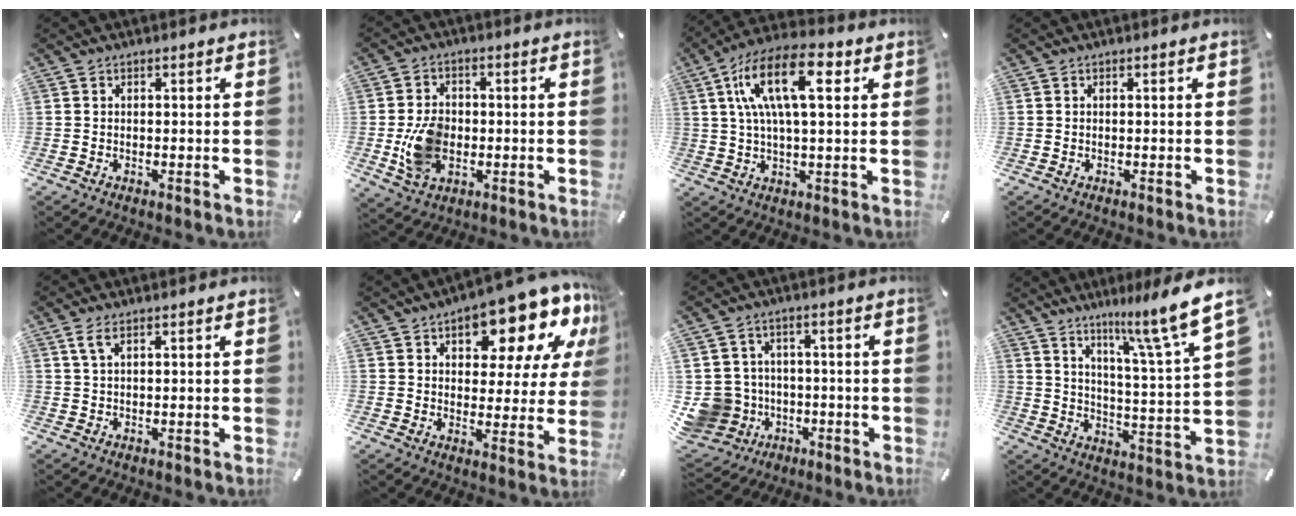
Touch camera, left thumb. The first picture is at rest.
{"total": 10.2, "force": [-1.7, 7.6, 6.6], "torque": [-0.132, 0.002, -0.029]}
{"total": 15.2, "force": [5.1, 5.9, 13.0], "torque": [-0.254, 0.003, 0.083]}
{"total": 0.0}
{"total": 2.9, "force": [1.3, 0.9, 2.4], "torque": [-0.051, 0.004, 0.023]}
{"total": 16.0, "force": [11.7, 6.5, 8.7], "torque": [-0.114, -0.091, 0.192]}
{"total": 10.2, "force": [-2.5, 9.6, 2.2], "torque": [-0.070, 0.017, -0.041]}
{"total": 13.9, "force": [10.4, 1.4, 9.0], "torque": [-0.133, -0.085, 0.162]}